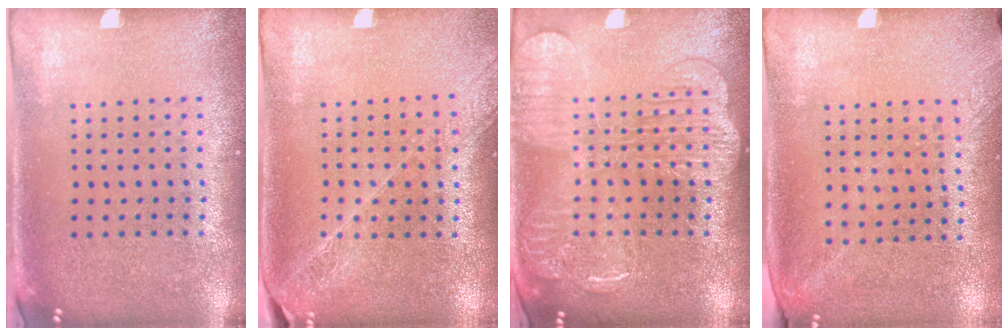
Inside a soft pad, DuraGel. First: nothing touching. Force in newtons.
{"total": 1.6, "press": 1.5, "slide": 0.6}
{"total": 3.9, "press": 3.9, "slide": 0.5}
{"total": 1.3, "press": 1.0, "slide": 0.8}